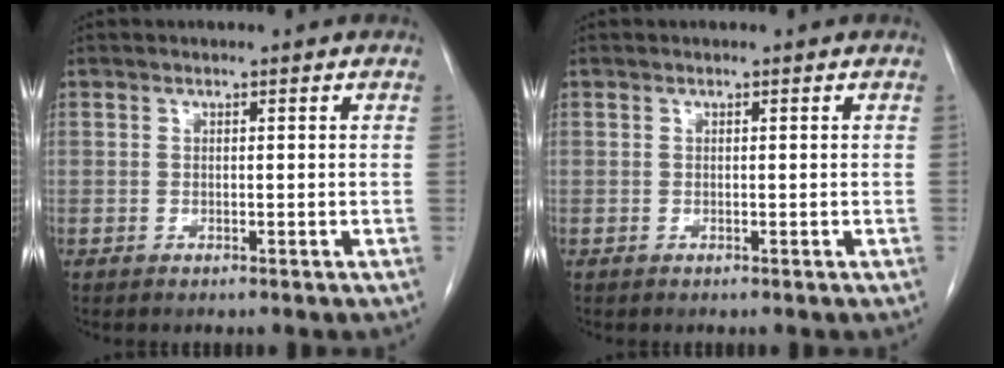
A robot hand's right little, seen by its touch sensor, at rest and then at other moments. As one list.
[{"total": 0.0}]